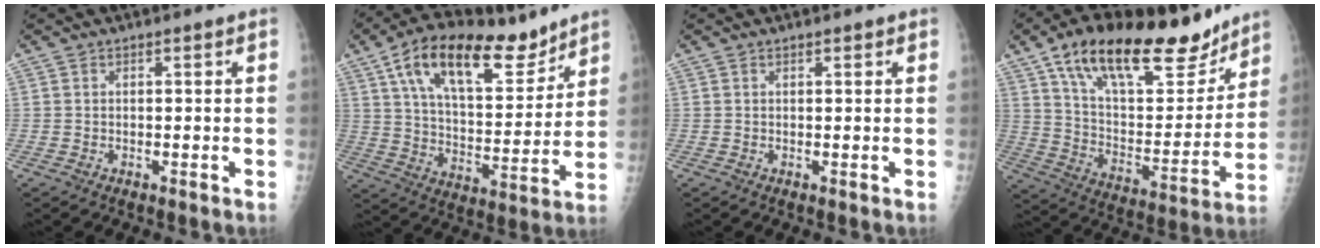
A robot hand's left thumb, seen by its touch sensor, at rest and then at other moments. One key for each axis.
{"total": 20.7, "fx": 12.9, "fy": 9.3, "fz": 13.3, "tx": -0.189, "ty": -0.045, "tz": 0.224}
{"total": 0.6, "fx": 0.5, "fy": 0.3, "fz": 0.4, "tx": -0.005, "ty": -0.001, "tz": 0.004}
{"total": 26.9, "fx": 18.2, "fy": 10.8, "fz": 16.5, "tx": -0.224, "ty": -0.047, "tz": 0.300}